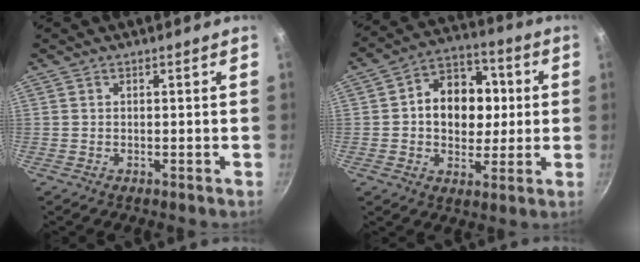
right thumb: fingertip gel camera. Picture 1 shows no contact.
{"total": 14.7, "force": [1.3, 11.2, 9.4], "torque": [-0.101, 0.019, 0.009]}